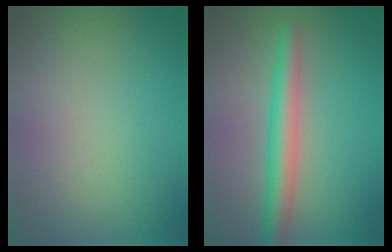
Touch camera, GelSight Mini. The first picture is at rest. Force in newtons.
{"total": 3.9, "press": 3.9, "slide": 0.2}